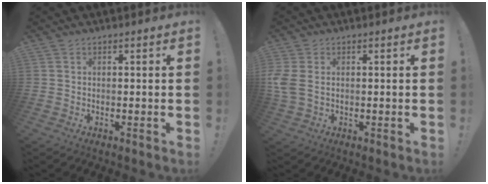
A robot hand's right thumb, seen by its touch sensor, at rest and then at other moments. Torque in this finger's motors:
{"motor_torque": [0.78, 0.87, 0.04, 0.04, 0.04]}